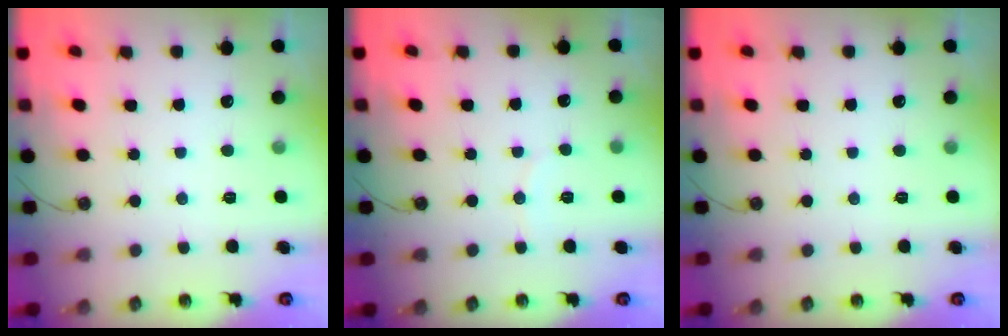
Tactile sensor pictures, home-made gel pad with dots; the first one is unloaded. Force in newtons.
{"total": 2.3, "press": 2.3, "slide": 0.3}
{"total": 0.0}